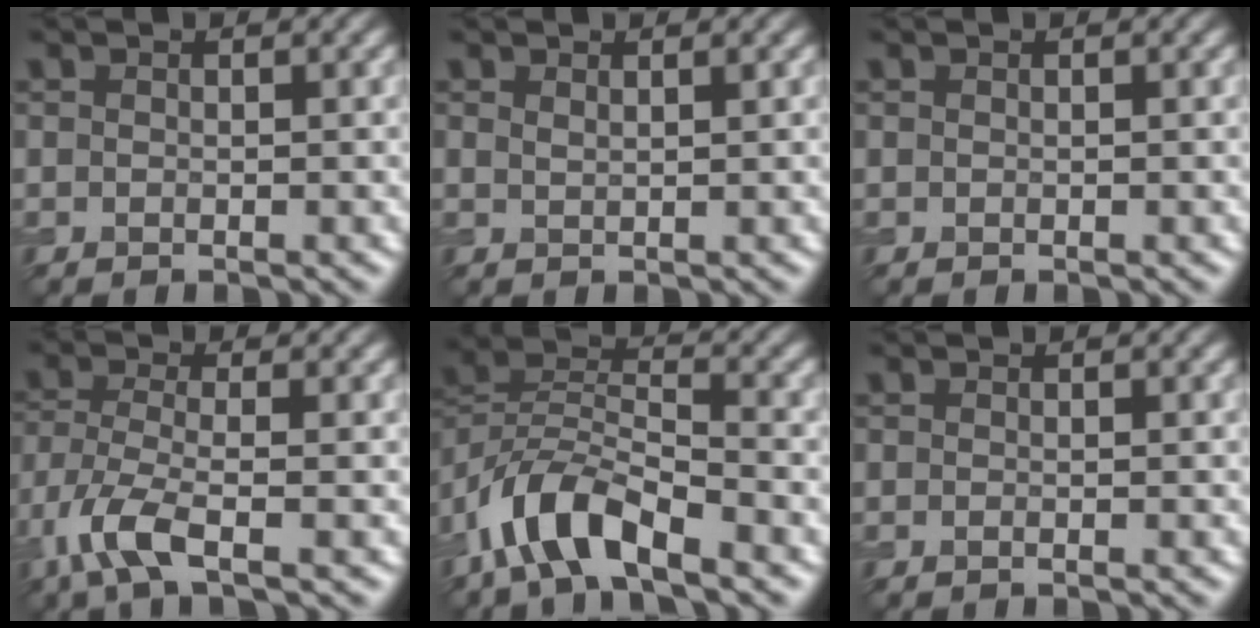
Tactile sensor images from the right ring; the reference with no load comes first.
{"total": 0.7, "force": [0.5, 0.1, 0.4], "torque": [-0.009, -0.002, 0.009]}
{"total": 0.0}
{"total": 5.3, "force": [-2.9, 1.6, 4.2], "torque": [-0.105, -0.011, -0.069]}
{"total": 7.8, "force": [-5.1, 2.8, 5.2], "torque": [-0.092, 0.005, -0.105]}
{"total": 0.5, "force": [-0.3, 0.1, 0.4], "torque": [-0.011, -0.006, -0.008]}